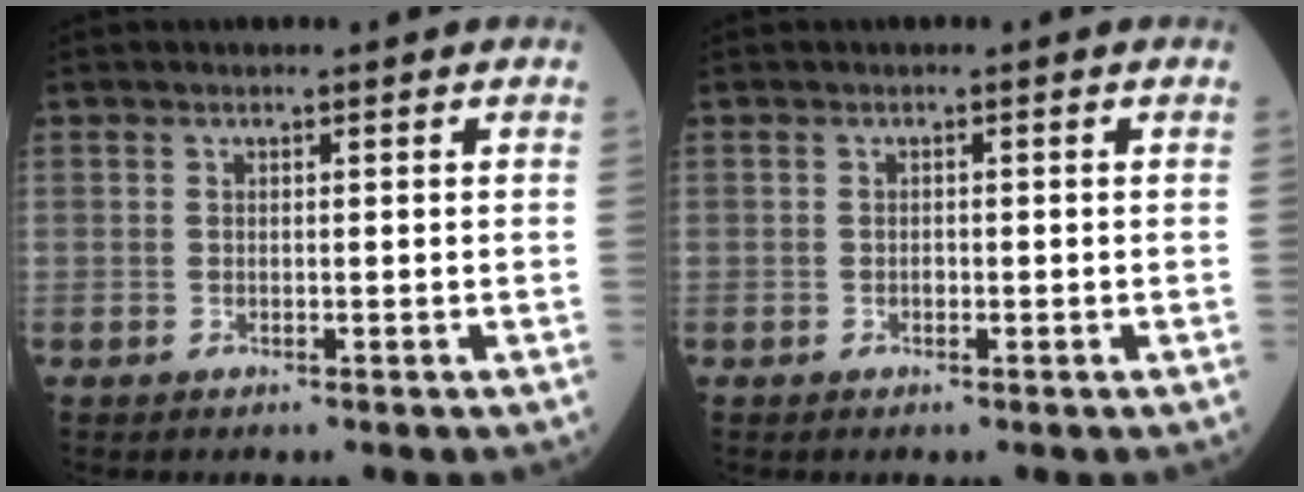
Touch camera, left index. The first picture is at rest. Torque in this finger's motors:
{"motor_torque": [0.19, 0.07, -0.11, -0.03]}